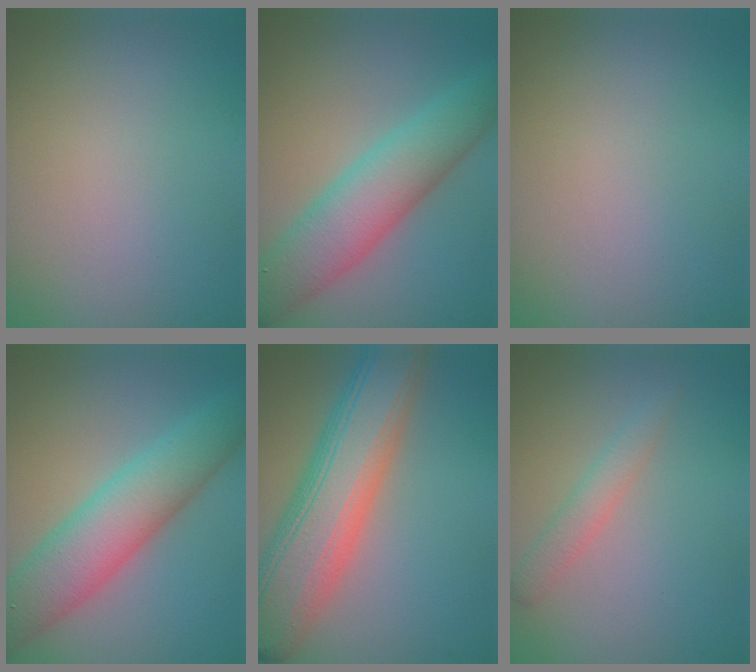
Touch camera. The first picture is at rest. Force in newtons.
{"total": 6.9, "press": 6.9, "slide": 0.0}
{"total": 0.0}
{"total": 7.5, "press": 7.5, "slide": 0.1}
{"total": 10.2, "press": 10.2, "slide": 0.5}
{"total": 2.0, "press": 2.0, "slide": 0.1}